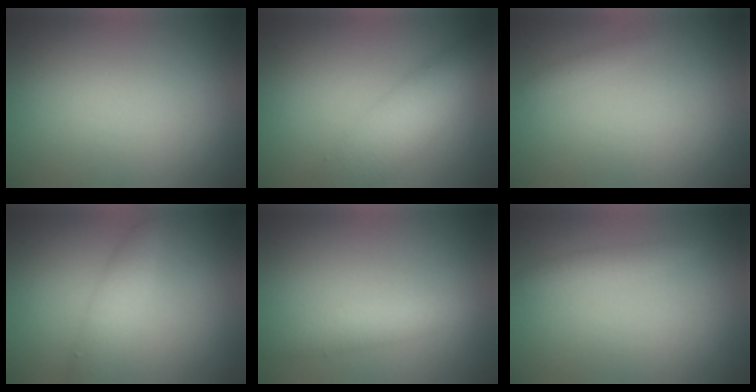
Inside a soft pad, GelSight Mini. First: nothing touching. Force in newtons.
{"total": 6.5, "press": 6.5, "slide": 0.2}
{"total": 0.6, "press": 0.6, "slide": 0.0}
{"total": 2.4, "press": 2.4, "slide": 0.1}
{"total": 2.9, "press": 2.9, "slide": 0.1}
{"total": 1.2, "press": 1.2, "slide": 0.1}